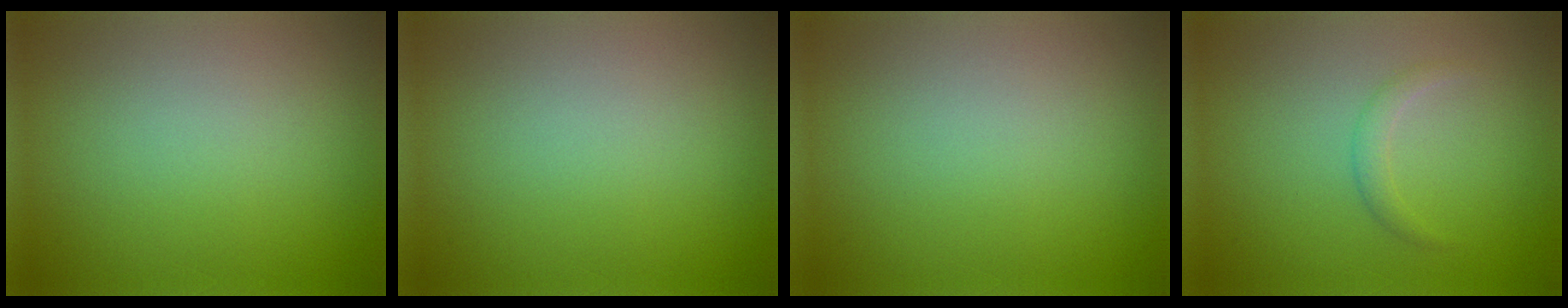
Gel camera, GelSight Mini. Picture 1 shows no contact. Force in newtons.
{"total": 0.0}
{"total": 0.0}
{"total": 1.2, "press": 1.2, "slide": 0.1}